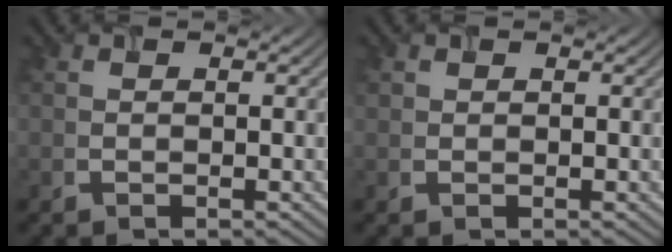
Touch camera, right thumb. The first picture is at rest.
{"total": 0.7, "force": [0.4, 0.5, 0.1], "torque": [-0.002, 0.009, 0.013]}